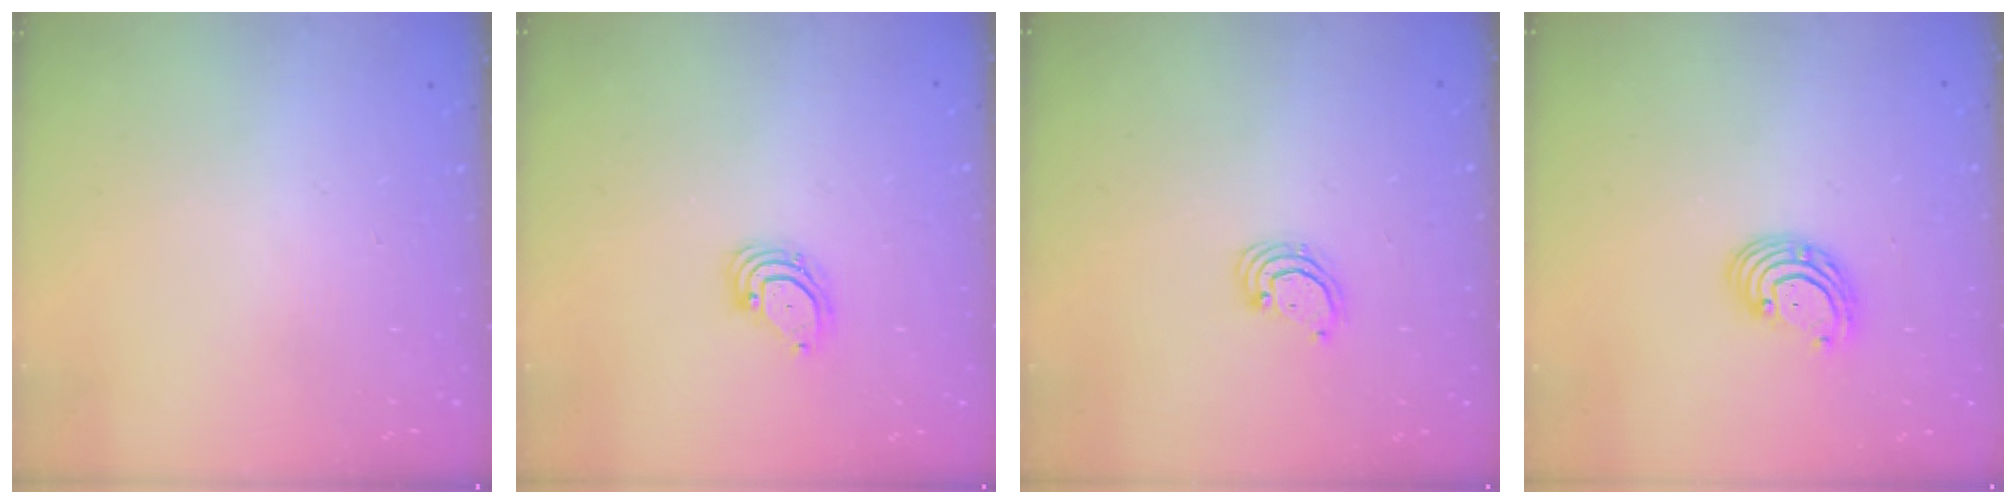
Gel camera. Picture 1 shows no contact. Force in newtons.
{"total": 3.6, "press": 3.6, "slide": 0.3}
{"total": 3.3, "press": 3.3, "slide": 0.3}
{"total": 5.2, "press": 5.2, "slide": 0.5}